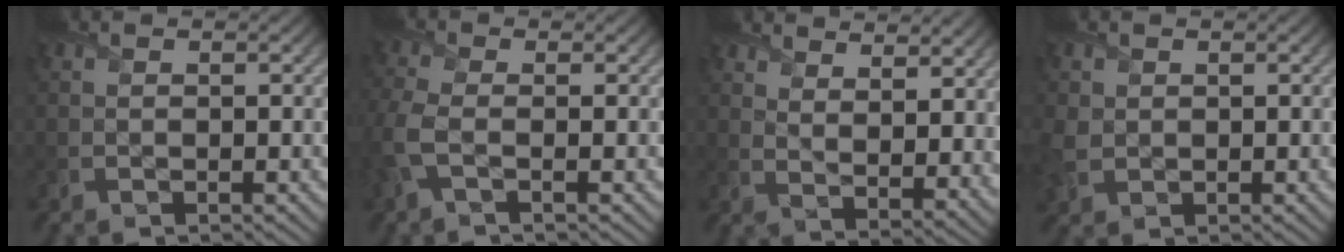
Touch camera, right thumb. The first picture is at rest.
{"total": 4.1, "force": [-1.2, 1.8, 3.4], "torque": [-0.102, -0.002, -0.035]}
{"total": 9.2, "force": [6.7, 3.2, 5.5], "torque": [-0.100, -0.003, 0.108]}
{"total": 3.7, "force": [0.6, 3.1, 1.8], "torque": [-0.063, -0.002, 0.011]}